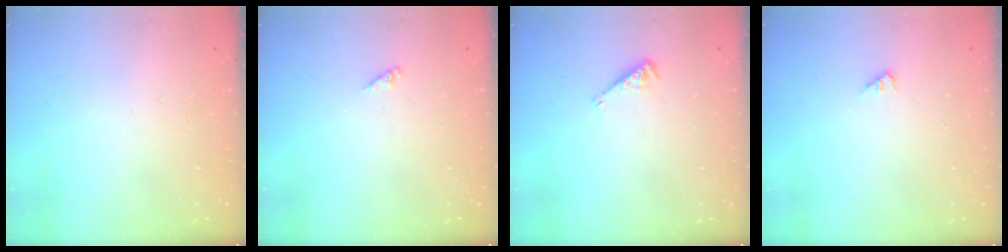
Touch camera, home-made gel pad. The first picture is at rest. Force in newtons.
{"total": 0.0}
{"total": 3.4, "press": 3.4, "slide": 0.5}
{"total": 0.9, "press": 0.8, "slide": 0.2}